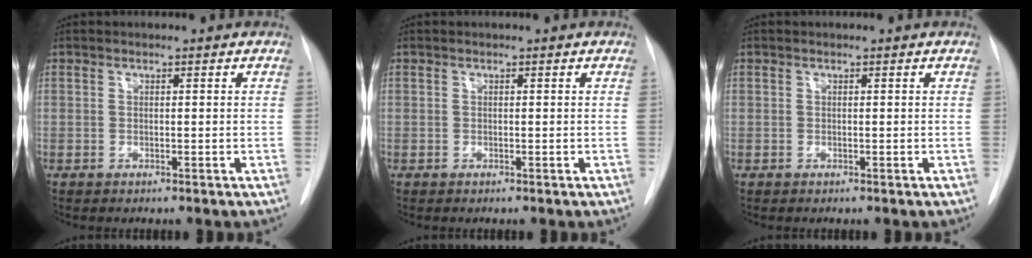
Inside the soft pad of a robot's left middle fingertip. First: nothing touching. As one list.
[{"total": 0.0}, {"total": 0.0}]